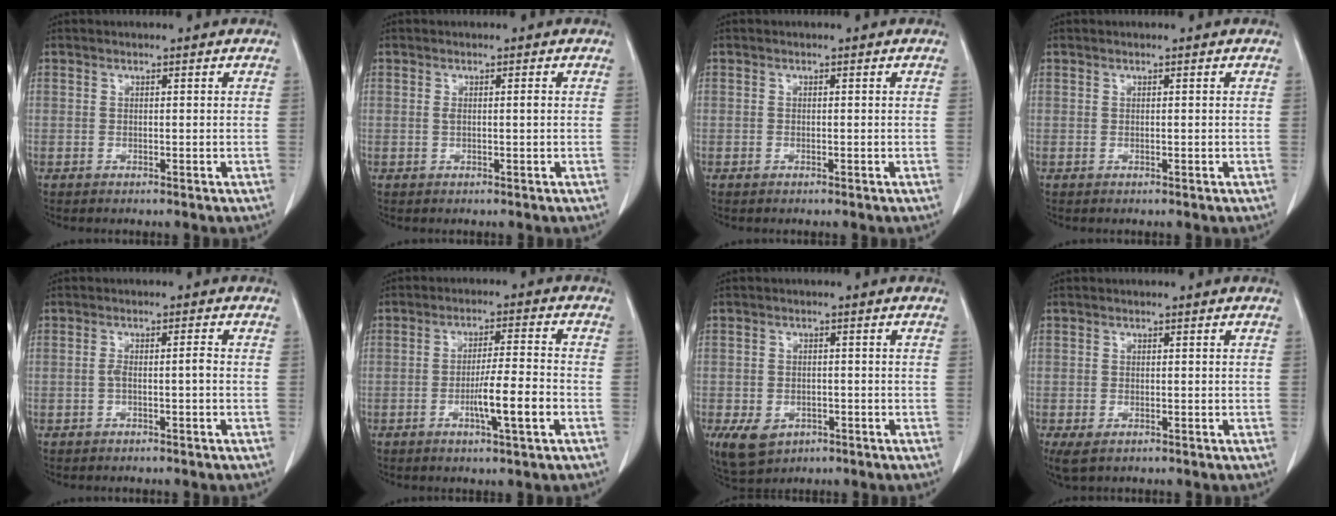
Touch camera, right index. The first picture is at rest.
{"total": 1.8, "force": [0.1, 0.7, 1.7], "torque": [-0.040, 0.007, 0.005]}
{"total": 0.6, "force": [-0.2, 0.4, 0.3], "torque": [-0.008, 0.003, -0.004]}
{"total": 0.0}
{"total": 2.7, "force": [-0.8, 0.6, 2.5], "torque": [-0.050, 0.011, -0.010]}
{"total": 7.9, "force": [-2.8, 0.4, 7.4], "torque": [-0.124, 0.000, -0.046]}
{"total": 8.5, "force": [-4.1, 6.2, 4.2], "torque": [-0.091, 0.004, -0.054]}
{"total": 4.9, "force": [-2.4, 2.8, 3.2], "torque": [-0.075, -0.007, -0.035]}